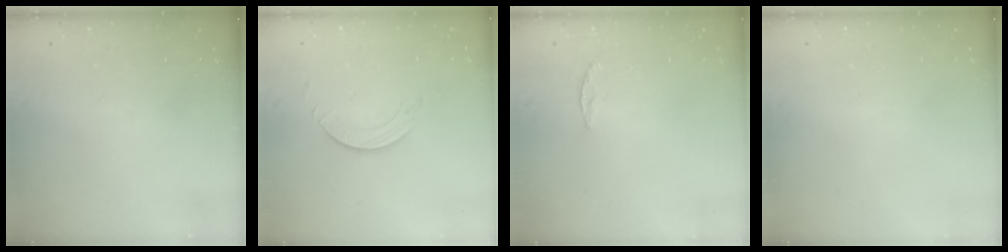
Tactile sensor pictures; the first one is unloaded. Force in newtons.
{"total": 1.9, "press": 1.9, "slide": 0.1}
{"total": 3.3, "press": 3.3, "slide": 0.4}
{"total": 0.0}